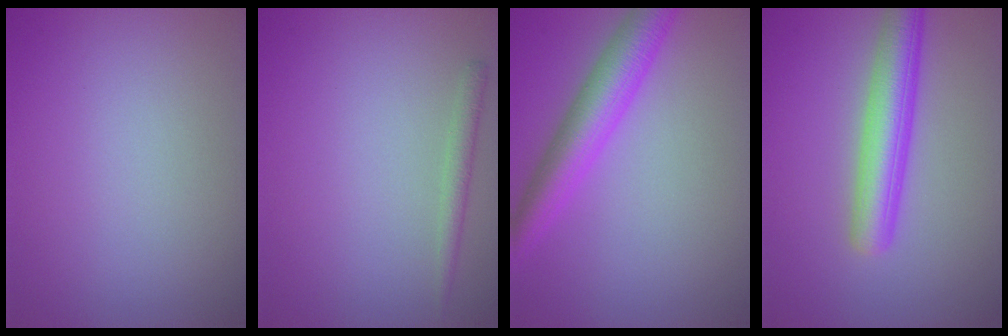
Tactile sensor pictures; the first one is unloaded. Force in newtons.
{"total": 1.4, "press": 1.4, "slide": 0.1}
{"total": 5.3, "press": 5.3, "slide": 0.1}
{"total": 4.9, "press": 4.9, "slide": 0.3}